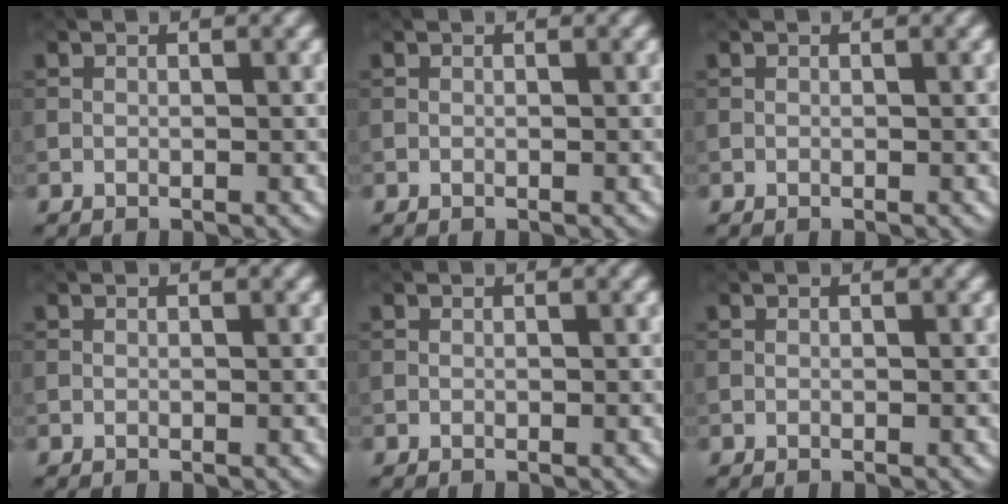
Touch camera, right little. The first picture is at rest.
{"total": 0.0}
{"total": 0.0}
{"total": 0.0}
{"total": 0.0}
{"total": 0.0}